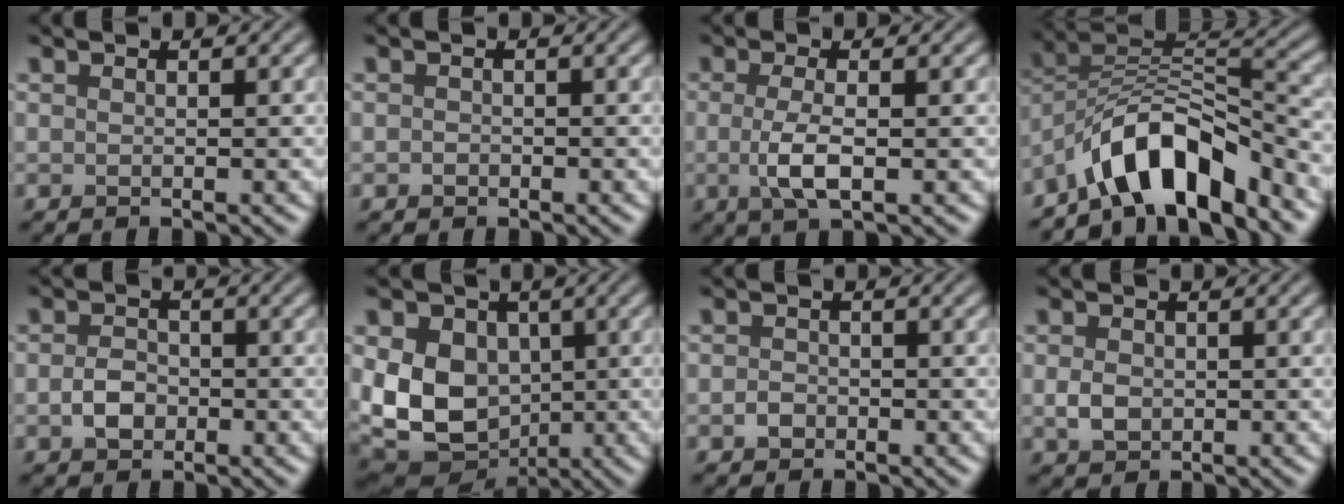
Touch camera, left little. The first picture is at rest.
{"total": 0.6, "force": [-0.3, 0.5, 0.2], "torque": [0.000, -0.004, -0.006]}
{"total": 3.3, "force": [-0.4, 1.0, 3.1], "torque": [-0.067, -0.006, -0.009]}
{"total": 8.9, "force": [-6.2, 3.0, 5.6], "torque": [-0.079, 0.010, -0.116]}
{"total": 2.3, "force": [-0.7, 1.8, 1.3], "torque": [-0.025, 0.001, -0.019]}
{"total": 10.8, "force": [-0.2, 8.2, 7.0], "torque": [-0.123, -0.007, -0.005]}
{"total": 1.2, "force": [-0.6, 1.0, 0.4], "torque": [-0.005, -0.001, -0.013]}
{"total": 2.1, "force": [-0.2, 1.6, 1.3], "torque": [-0.027, -0.003, -0.006]}